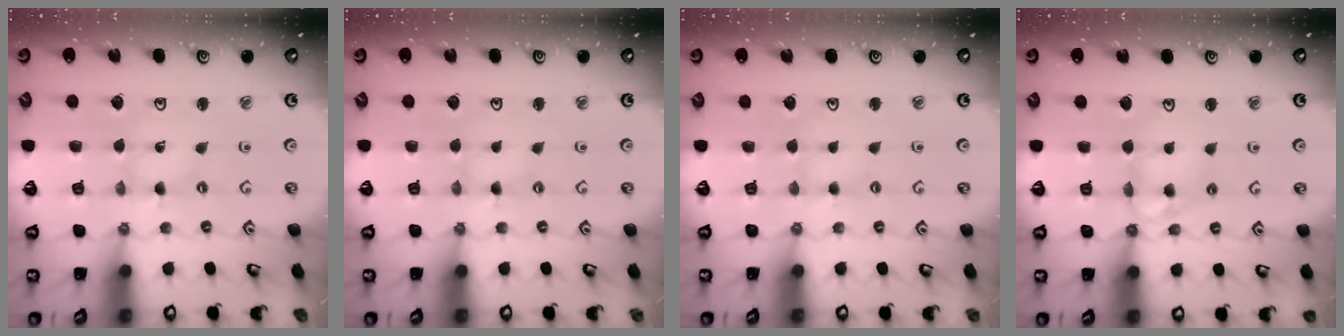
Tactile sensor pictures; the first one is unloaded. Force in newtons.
{"total": 1.0, "press": 1.0, "slide": 0.2}
{"total": 1.6, "press": 1.5, "slide": 0.3}
{"total": 8.0, "press": 7.9, "slide": 0.7}